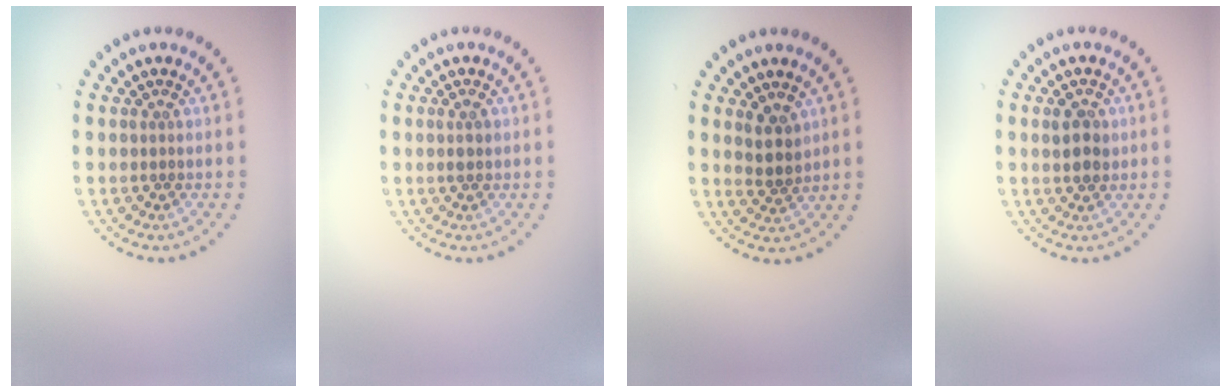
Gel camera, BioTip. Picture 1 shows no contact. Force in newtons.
{"total": 1.1, "press": 1.1, "slide": 0.1}
{"total": 2.2, "press": 1.8, "slide": 1.2}
{"total": 2.4, "press": 2.4, "slide": 0.4}